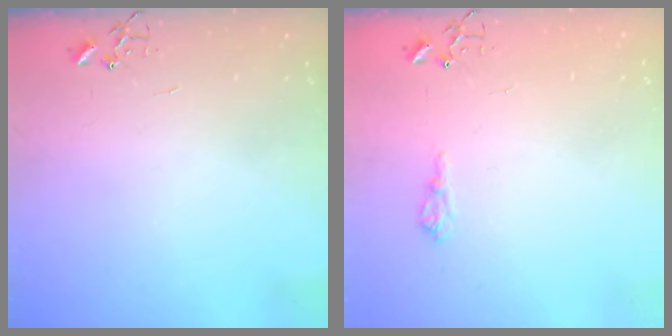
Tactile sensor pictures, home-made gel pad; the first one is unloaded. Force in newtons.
{"total": 7.1, "press": 7.1, "slide": 0.9}